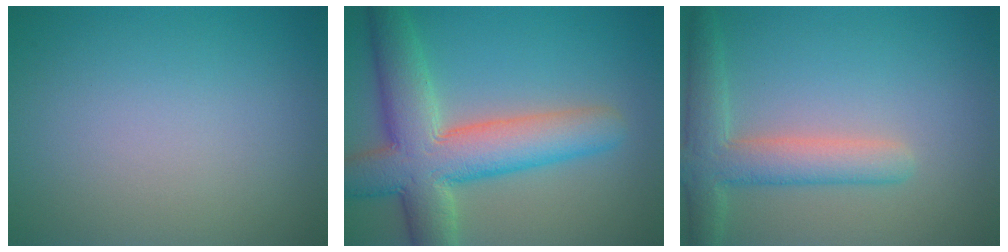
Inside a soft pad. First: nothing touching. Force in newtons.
{"total": 9.3, "press": 9.2, "slide": 0.5}
{"total": 4.6, "press": 4.6, "slide": 0.4}